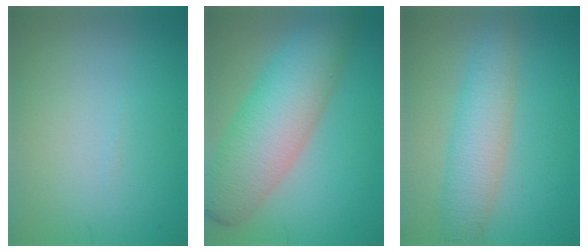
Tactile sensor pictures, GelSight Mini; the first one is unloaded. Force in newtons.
{"total": 9.4, "press": 9.4, "slide": 0.3}
{"total": 4.8, "press": 4.8, "slide": 0.1}